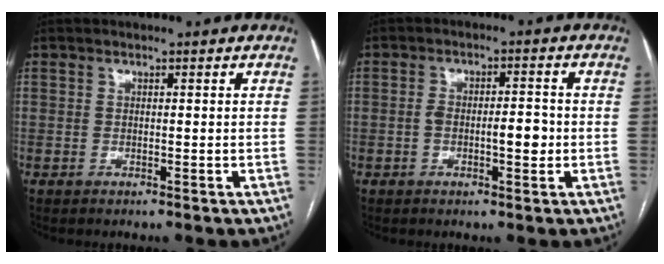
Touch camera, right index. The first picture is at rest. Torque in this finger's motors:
{"motor_torque": [0.84, -0.03, 0.24, 0.07]}